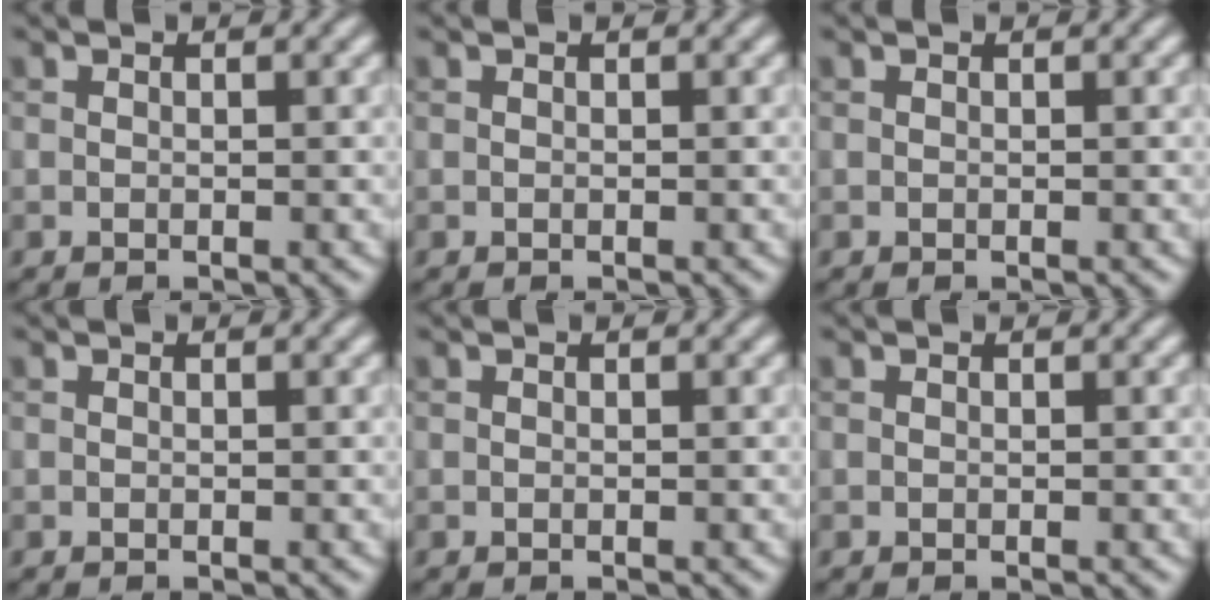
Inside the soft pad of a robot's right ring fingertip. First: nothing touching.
{"total": 0.0}
{"total": 0.0}
{"total": 0.0}
{"total": 0.0}
{"total": 0.0}